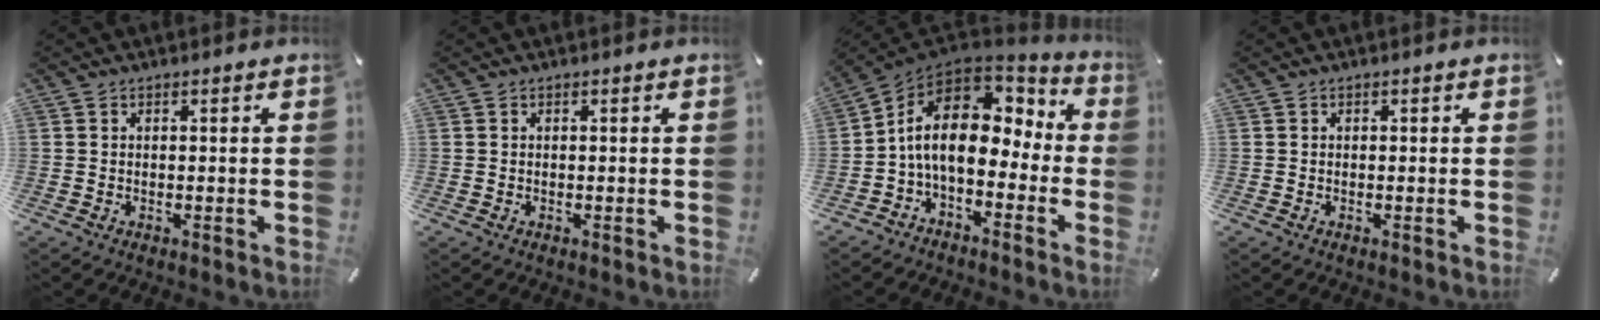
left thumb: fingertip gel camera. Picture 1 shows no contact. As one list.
[{"total": 0.0}, {"total": 12.8, "force": [0.8, 7.8, 10.1], "torque": [-0.199, -0.014, 0.010]}, {"total": 0.0}]